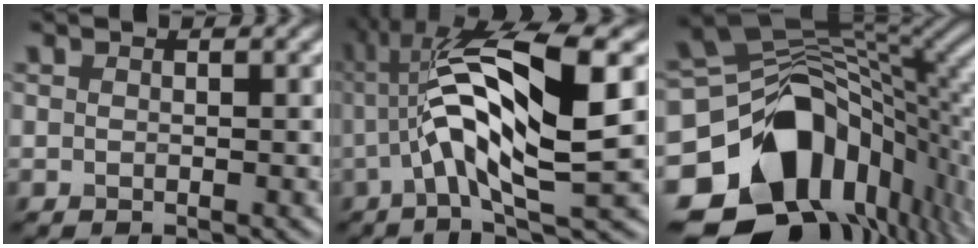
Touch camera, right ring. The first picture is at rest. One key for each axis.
{"total": 12.3, "fx": 1.0, "fy": 3.2, "fz": 11.8, "tx": -0.215, "ty": 0.014, "tz": 0.017}
{"total": 17.6, "fx": -6.6, "fy": 11.9, "fz": 11.2, "tx": -0.188, "ty": -0.014, "tz": -0.088}